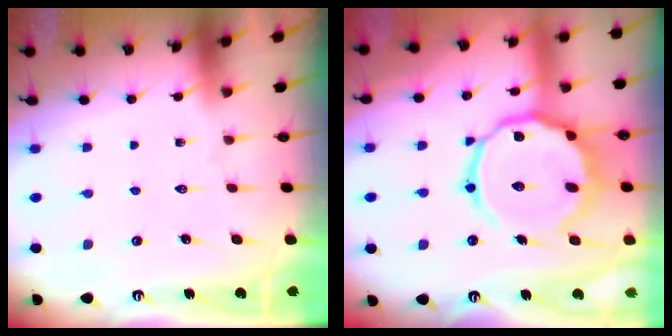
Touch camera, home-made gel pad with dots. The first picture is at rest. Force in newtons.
{"total": 18.2, "press": 18.1, "slide": 1.6}